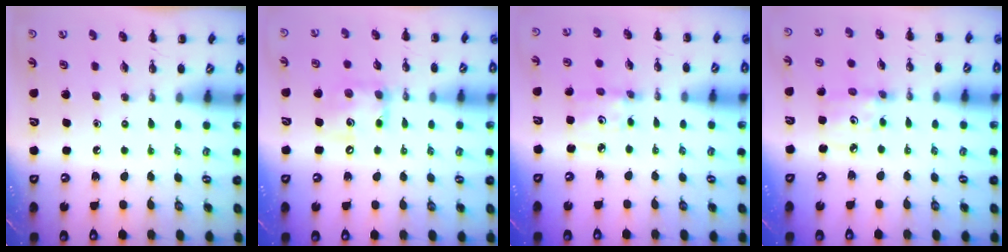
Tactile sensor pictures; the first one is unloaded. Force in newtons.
{"total": 10.8, "press": 10.6, "slide": 1.6}
{"total": 2.8, "press": 2.8, "slide": 0.4}
{"total": 3.5, "press": 3.4, "slide": 0.5}